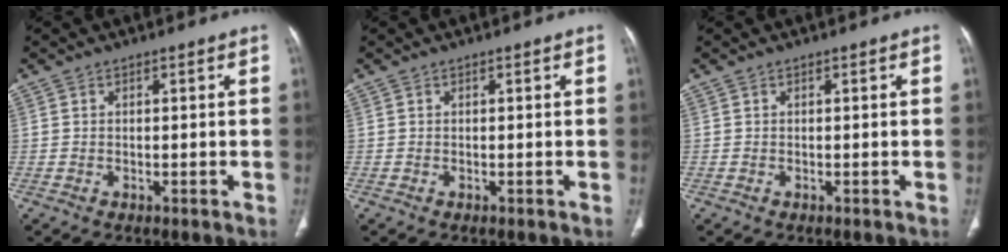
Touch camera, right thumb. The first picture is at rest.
{"total": 0.0}
{"total": 0.0}